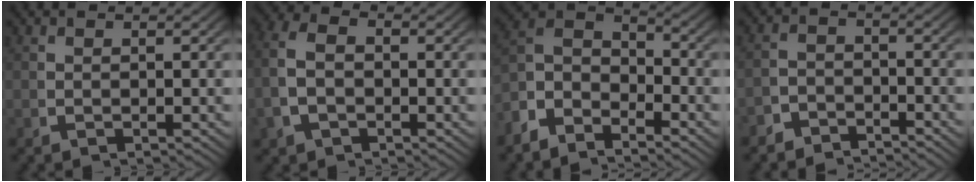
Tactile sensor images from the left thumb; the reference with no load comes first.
{"total": 4.3, "force": [-0.3, 3.1, 3.0], "torque": [-0.077, -0.002, -0.003]}
{"total": 7.4, "force": [0.3, 5.6, 4.8], "torque": [-0.082, 0.006, -0.017]}
{"total": 3.6, "force": [-3.5, 0.9, 0.0], "torque": [0.011, -0.011, -0.062]}